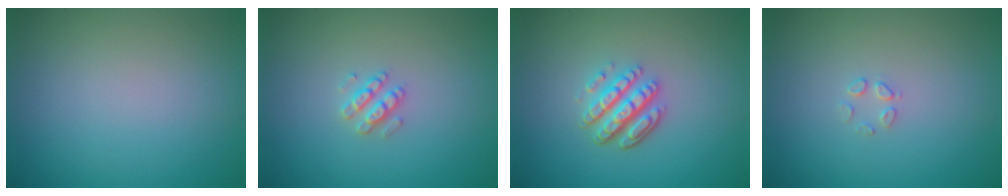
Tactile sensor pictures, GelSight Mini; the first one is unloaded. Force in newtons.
{"total": 1.9, "press": 1.9, "slide": 0.3}
{"total": 4.3, "press": 3.3, "slide": 2.7}
{"total": 1.0, "press": 1.0, "slide": 0.1}